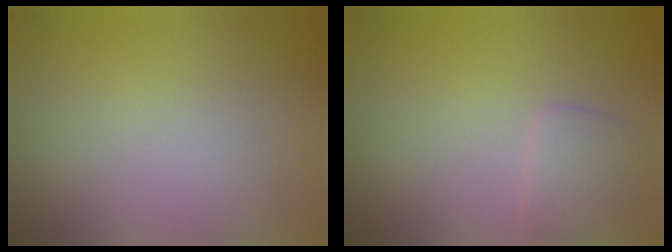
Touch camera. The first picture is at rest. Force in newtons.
{"total": 1.8, "press": 1.8, "slide": 0.0}